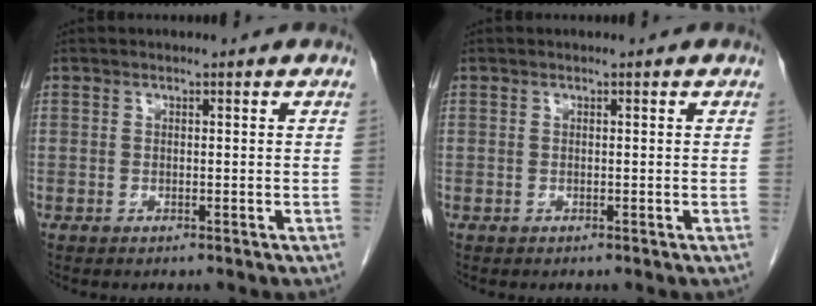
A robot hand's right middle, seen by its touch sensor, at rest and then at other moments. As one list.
[{"total": 0.0}]